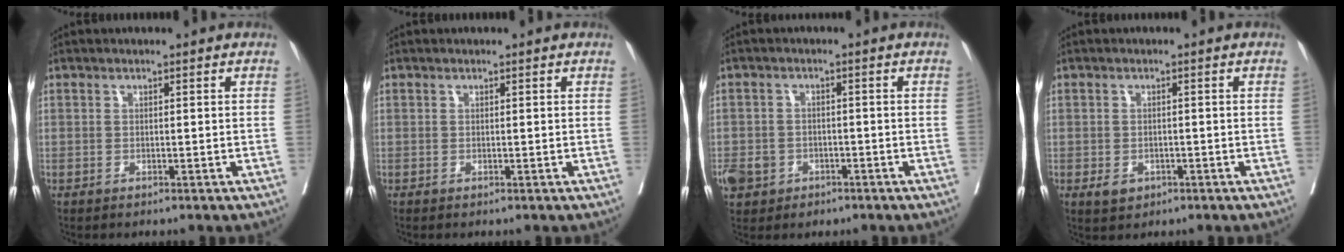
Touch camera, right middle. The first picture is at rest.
{"total": 0.0}
{"total": 7.0, "force": [-3.5, 5.8, 1.9], "torque": [-0.049, 0.007, -0.051]}
{"total": 2.5, "force": [-1.2, 1.8, 1.2], "torque": [-0.022, -0.001, -0.010]}